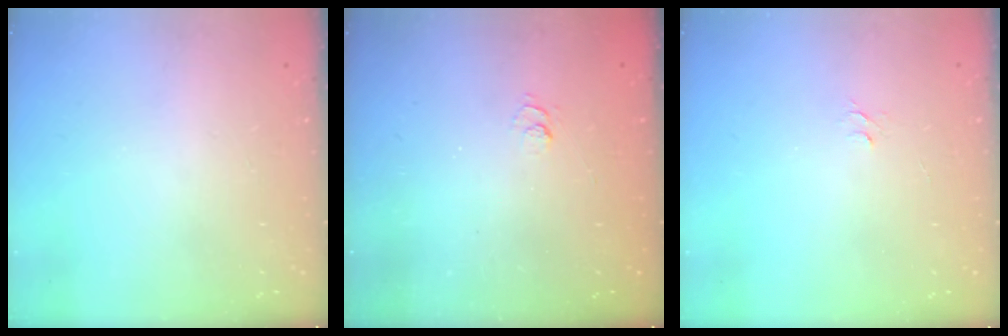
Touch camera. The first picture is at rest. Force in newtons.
{"total": 2.7, "press": 2.2, "slide": 1.5}
{"total": 3.7, "press": 3.7, "slide": 0.4}